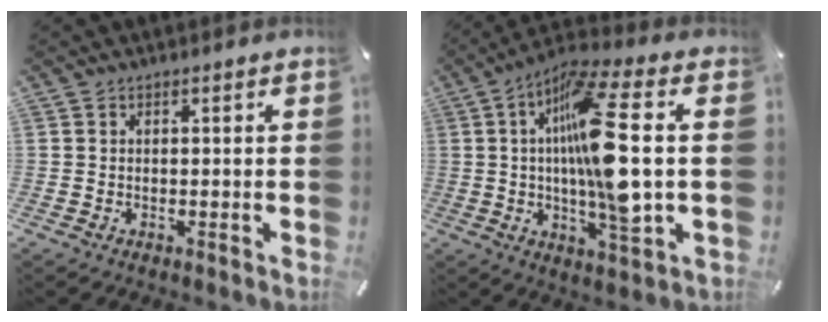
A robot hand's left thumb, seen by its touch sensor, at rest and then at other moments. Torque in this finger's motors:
{"motor_torque": [2.46, 2.55, 2.77, 0.00, 0.58]}